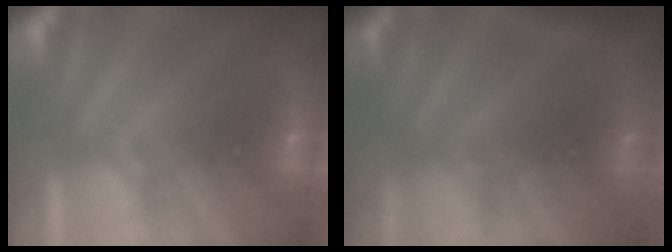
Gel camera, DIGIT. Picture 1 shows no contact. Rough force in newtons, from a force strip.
{"total": 8.1}